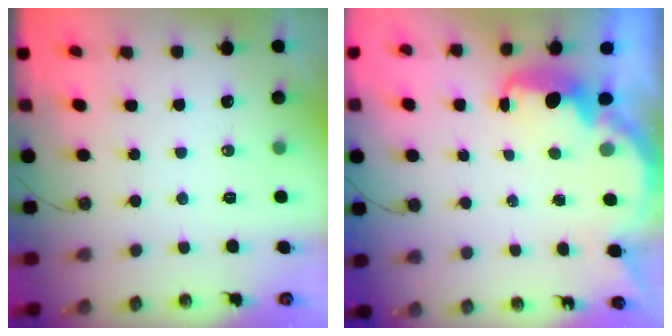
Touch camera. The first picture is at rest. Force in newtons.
{"total": 4.9, "press": 4.9, "slide": 0.6}